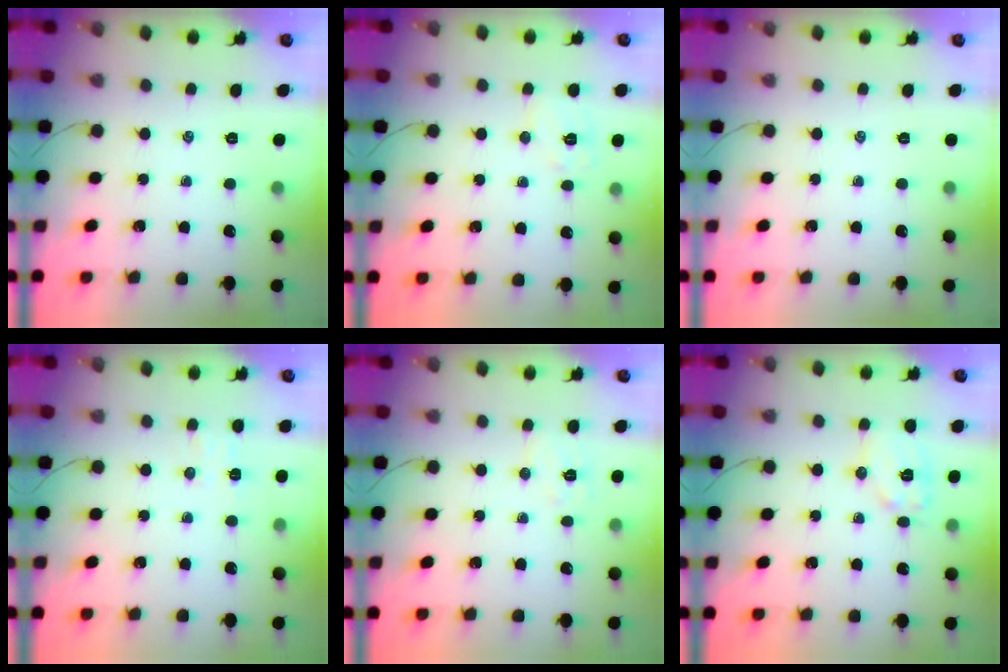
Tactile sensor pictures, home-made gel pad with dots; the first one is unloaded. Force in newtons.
{"total": 6.4, "press": 6.4, "slide": 1.0}
{"total": 0.0}
{"total": 5.4, "press": 5.4, "slide": 0.9}
{"total": 6.1, "press": 6.0, "slide": 1.2}
{"total": 8.7, "press": 8.6, "slide": 0.5}